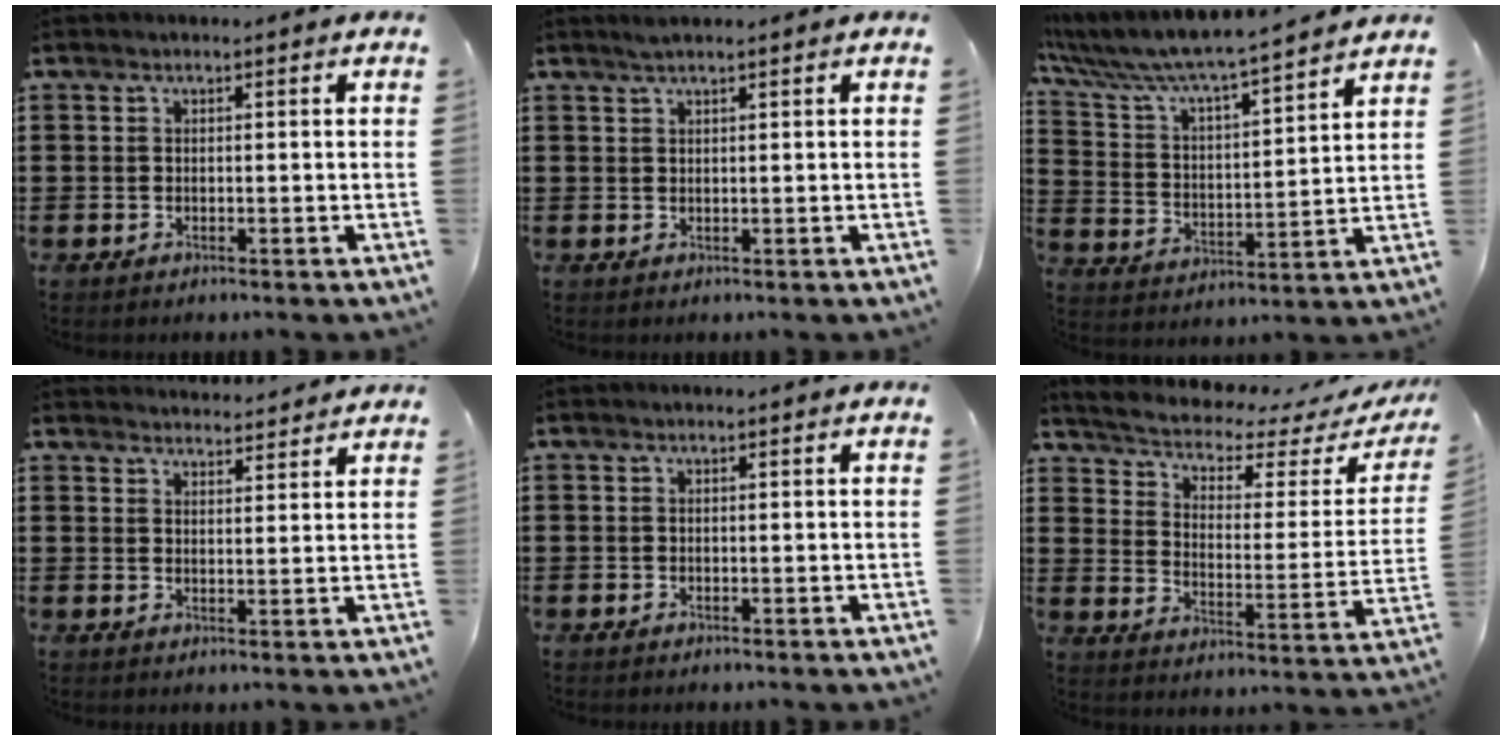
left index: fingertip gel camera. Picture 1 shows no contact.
{"total": 1.4, "force": [1.1, 0.0, 0.8], "torque": [-0.018, 0.000, 0.020]}
{"total": 6.4, "force": [6.0, 0.1, 2.5], "torque": [-0.078, -0.047, 0.094]}
{"total": 3.1, "force": [3.1, -0.1, -0.1], "torque": [-0.006, -0.015, 0.058]}
{"total": 0.0}
{"total": 3.5, "force": [3.0, 0.9, 1.5], "torque": [-0.052, -0.030, 0.042]}